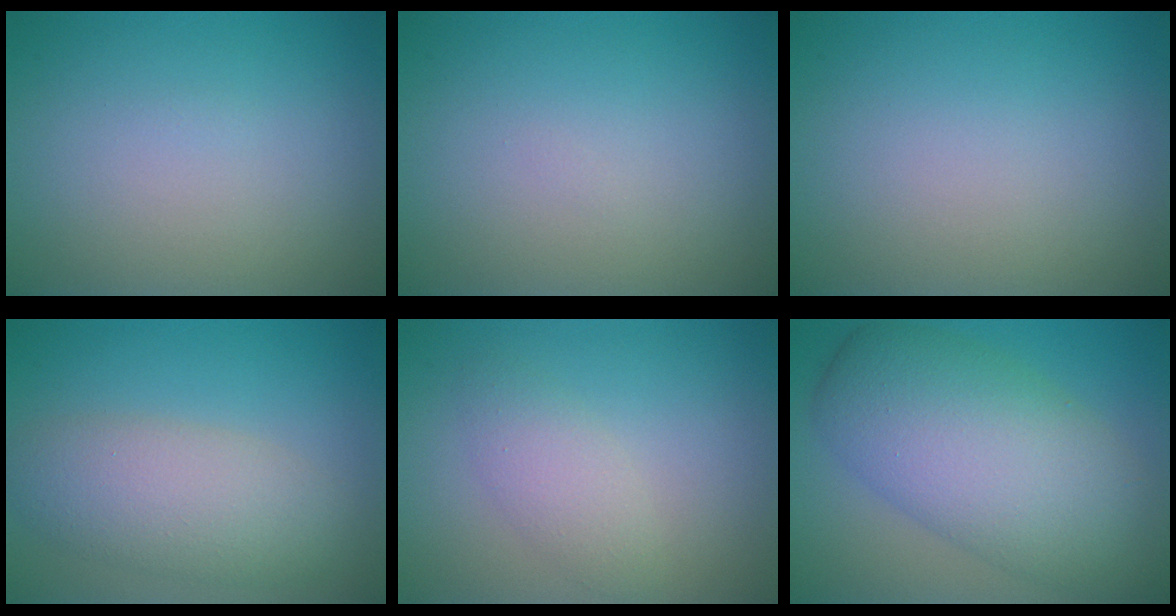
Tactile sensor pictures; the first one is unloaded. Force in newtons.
{"total": 0.0}
{"total": 0.0}
{"total": 5.1, "press": 5.1, "slide": 0.3}
{"total": 2.3, "press": 2.3, "slide": 0.2}
{"total": 10.1, "press": 10.1, "slide": 0.3}